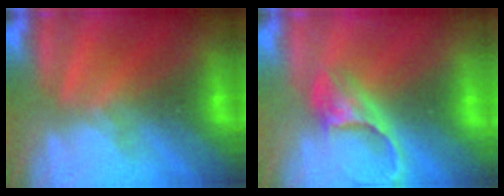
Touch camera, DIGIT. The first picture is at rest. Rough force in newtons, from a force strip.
{"total": 4.8}